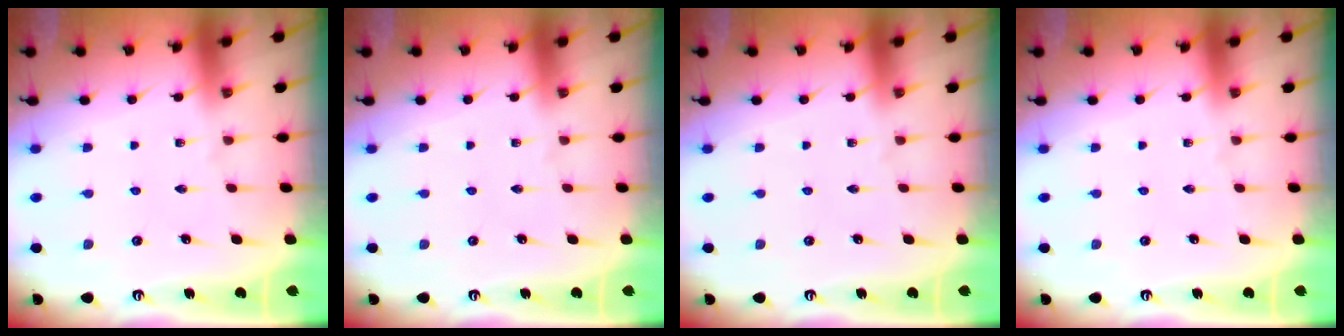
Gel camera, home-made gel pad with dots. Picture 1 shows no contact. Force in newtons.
{"total": 0.0}
{"total": 0.0}
{"total": 0.0}